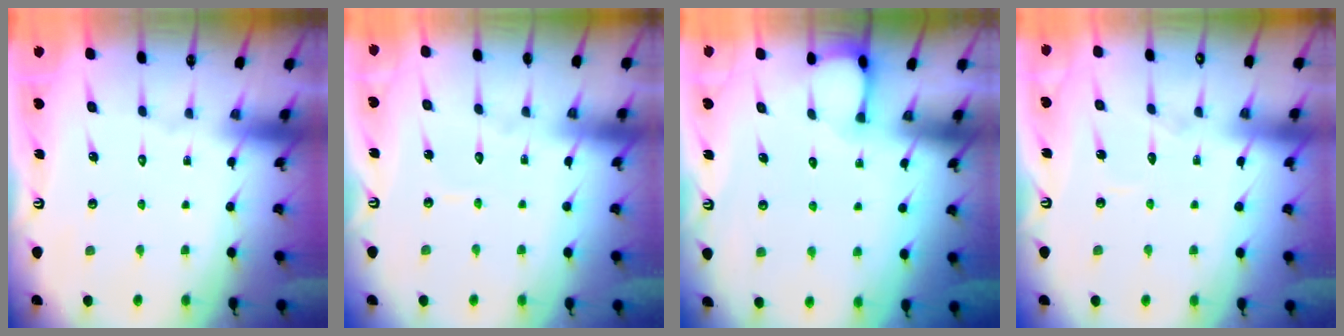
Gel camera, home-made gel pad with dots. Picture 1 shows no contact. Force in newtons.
{"total": 3.7, "press": 3.7, "slide": 0.4}
{"total": 1.9, "press": 1.9, "slide": 0.2}
{"total": 4.5, "press": 4.5, "slide": 0.4}